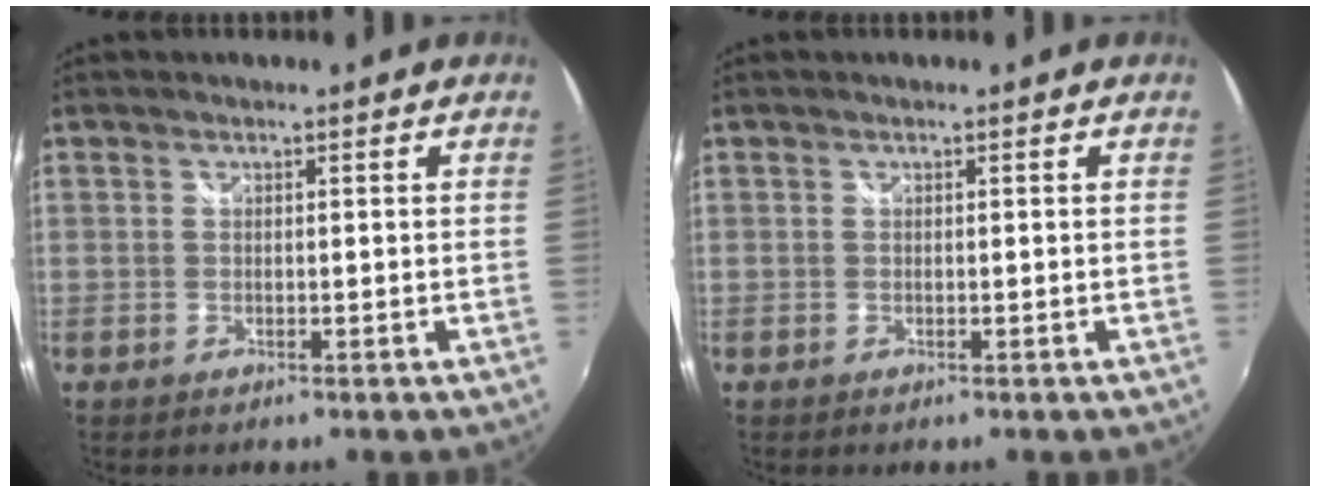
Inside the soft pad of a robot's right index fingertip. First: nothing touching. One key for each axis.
{"total": 0.0}